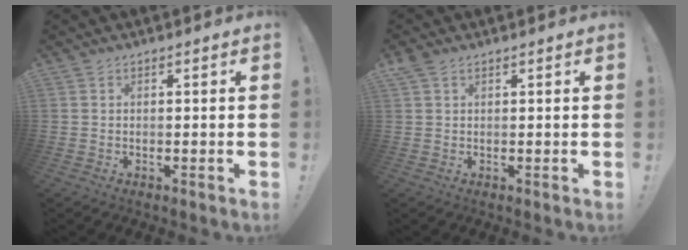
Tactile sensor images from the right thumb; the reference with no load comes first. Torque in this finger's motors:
{"motor_torque": [0.02, 0.08, 0.10, 0.04, 0.00]}